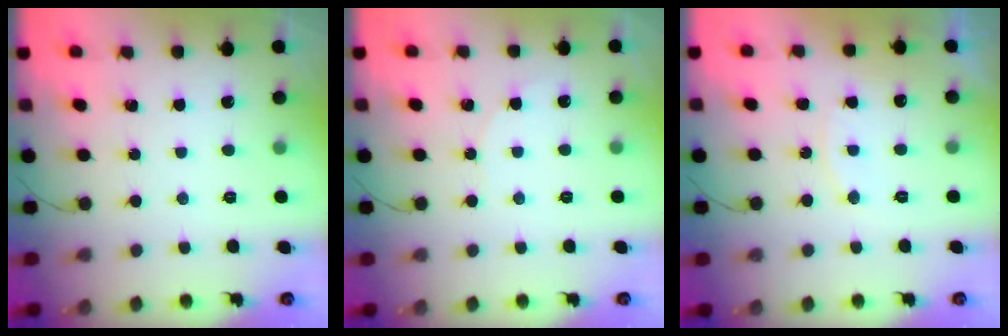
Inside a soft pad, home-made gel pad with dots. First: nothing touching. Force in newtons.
{"total": 3.8, "press": 3.5, "slide": 1.4}
{"total": 6.4, "press": 6.4, "slide": 0.6}